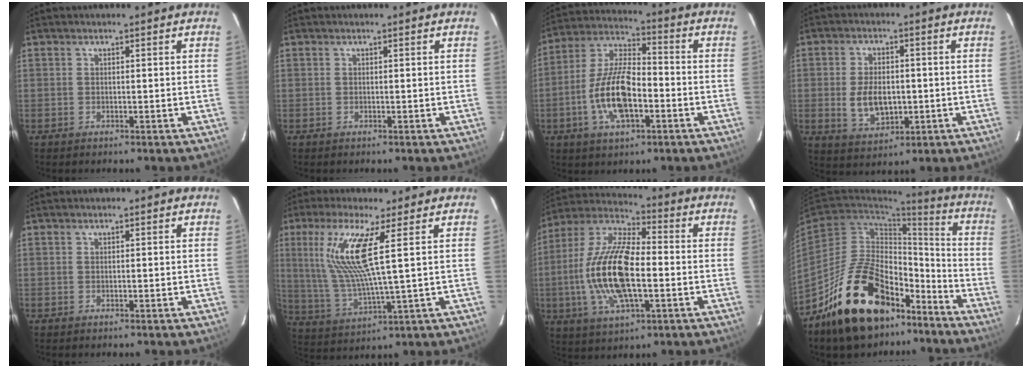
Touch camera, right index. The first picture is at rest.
{"total": 0.0}
{"total": 13.9, "force": [-4.2, 5.9, 11.9], "torque": [-0.248, 0.004, -0.078]}
{"total": 8.2, "force": [-1.0, 5.0, 6.4], "torque": [-0.130, -0.004, -0.008]}
{"total": 0.0}
{"total": 12.2, "force": [4.1, 0.5, 11.5], "torque": [-0.231, -0.009, 0.093]}
{"total": 18.6, "force": [-2.7, 7.4, 16.8], "torque": [-0.345, 0.001, -0.056]}
{"total": 23.5, "force": [-16.0, 11.8, 12.6], "torque": [-0.236, 0.031, -0.241]}